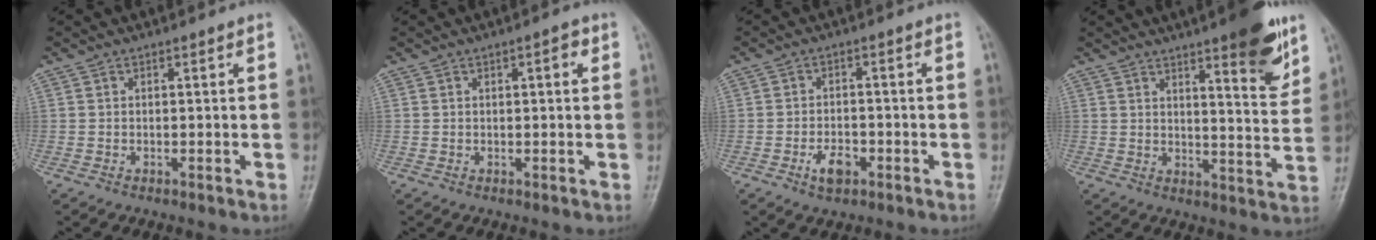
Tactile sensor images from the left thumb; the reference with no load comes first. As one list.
[{"total": 2.1, "force": [0.7, 0.8, 1.8], "torque": [-0.021, 0.002, 0.008]}, {"total": 4.4, "force": [-2.2, 2.6, 2.8], "torque": [-0.039, 0.011, -0.039]}, {"total": 12.4, "force": [7.5, 2.6, 9.5], "torque": [-0.104, -0.044, 0.101]}]